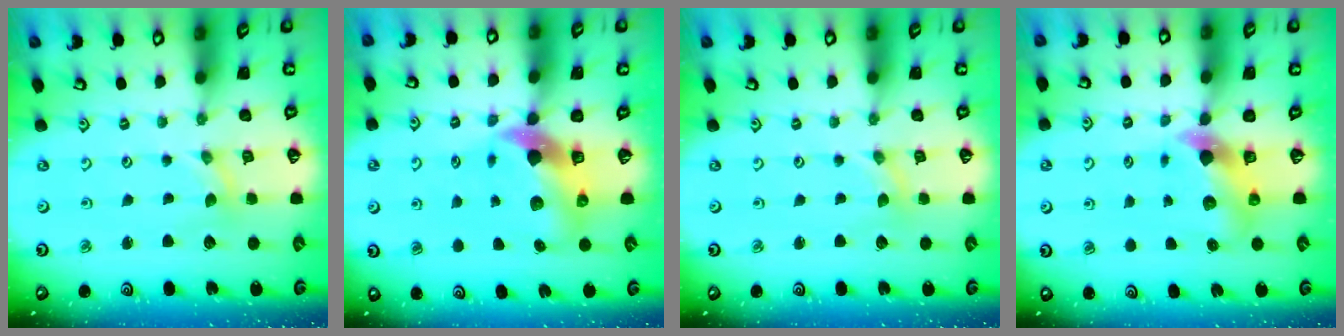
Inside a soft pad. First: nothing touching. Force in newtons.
{"total": 10.5, "press": 10.4, "slide": 1.4}
{"total": 0.0}
{"total": 7.2, "press": 7.1, "slide": 1.0}